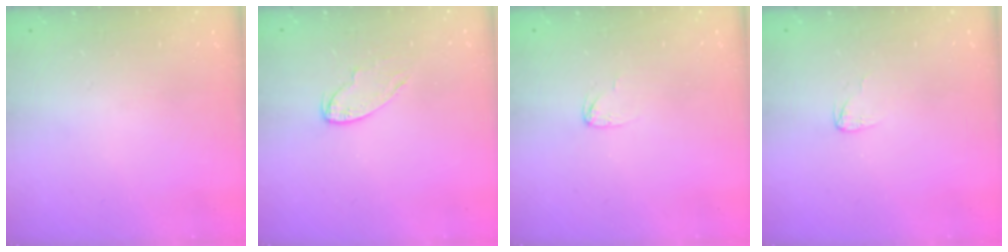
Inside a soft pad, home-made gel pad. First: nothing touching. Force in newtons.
{"total": 6.7, "press": 6.7, "slide": 0.2}
{"total": 3.1, "press": 3.1, "slide": 0.2}
{"total": 3.3, "press": 3.3, "slide": 0.2}